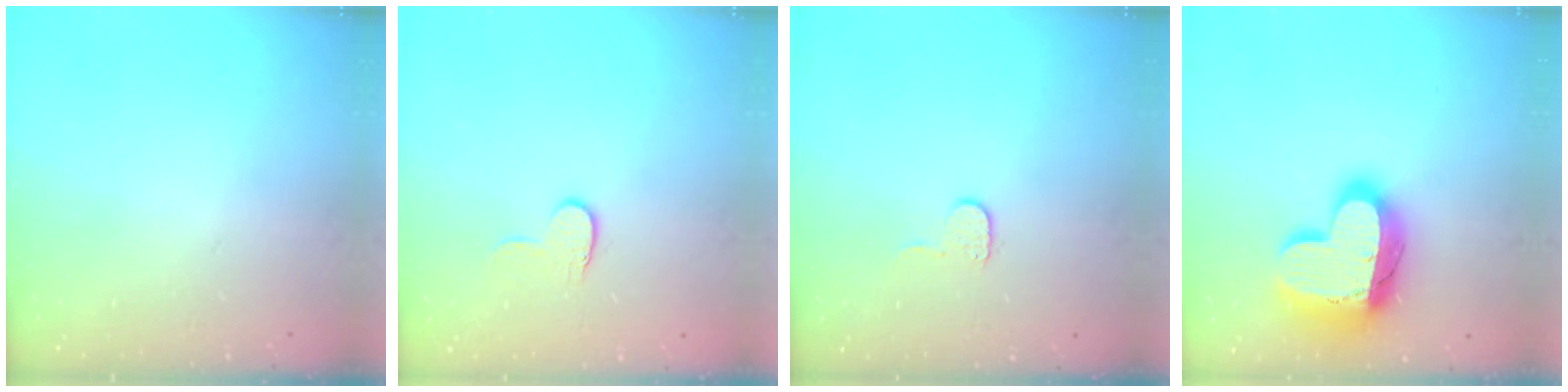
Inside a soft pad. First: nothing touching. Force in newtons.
{"total": 6.2, "press": 6.2, "slide": 0.4}
{"total": 5.0, "press": 4.9, "slide": 0.5}
{"total": 19.7, "press": 19.7, "slide": 1.4}